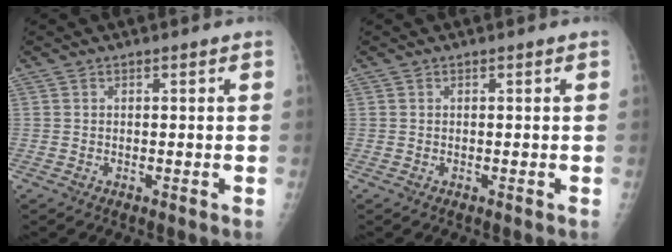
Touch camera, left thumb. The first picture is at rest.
{"total": 0.0}